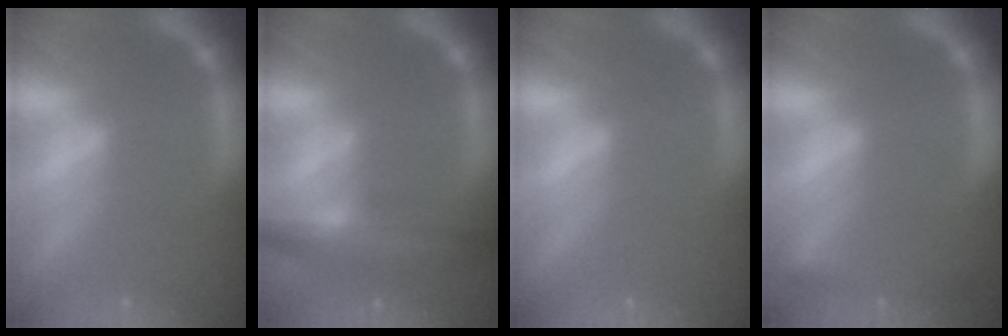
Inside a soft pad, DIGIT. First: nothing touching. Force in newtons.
{"total": 6.5}
{"total": 0.0}
{"total": 2.4}